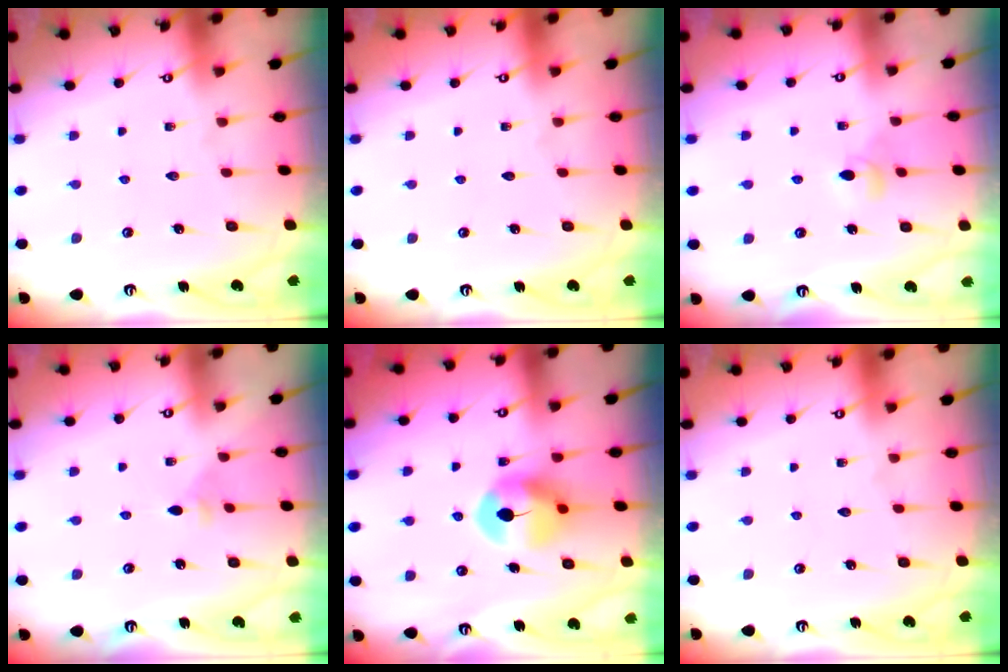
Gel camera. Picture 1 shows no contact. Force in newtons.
{"total": 0.0}
{"total": 4.1, "press": 4.0, "slide": 0.8}
{"total": 2.9, "press": 2.8, "slide": 0.8}
{"total": 7.4, "press": 7.4, "slide": 0.2}
{"total": 0.0}